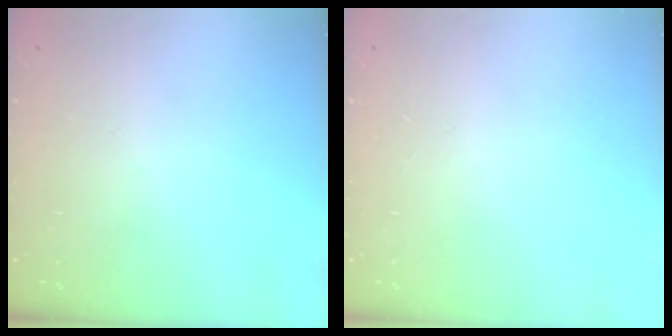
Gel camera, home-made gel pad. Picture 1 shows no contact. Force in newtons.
{"total": 0.0}